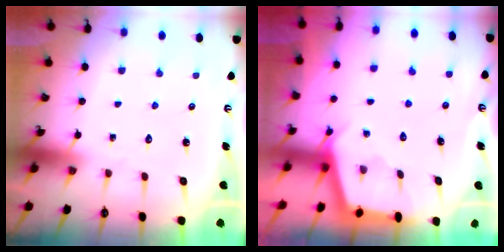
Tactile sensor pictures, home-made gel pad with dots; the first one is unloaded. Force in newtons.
{"total": 2.4, "press": 2.4, "slide": 0.1}